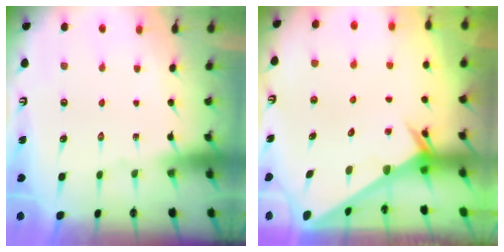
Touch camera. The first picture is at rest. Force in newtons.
{"total": 2.6, "press": 2.6, "slide": 0.1}